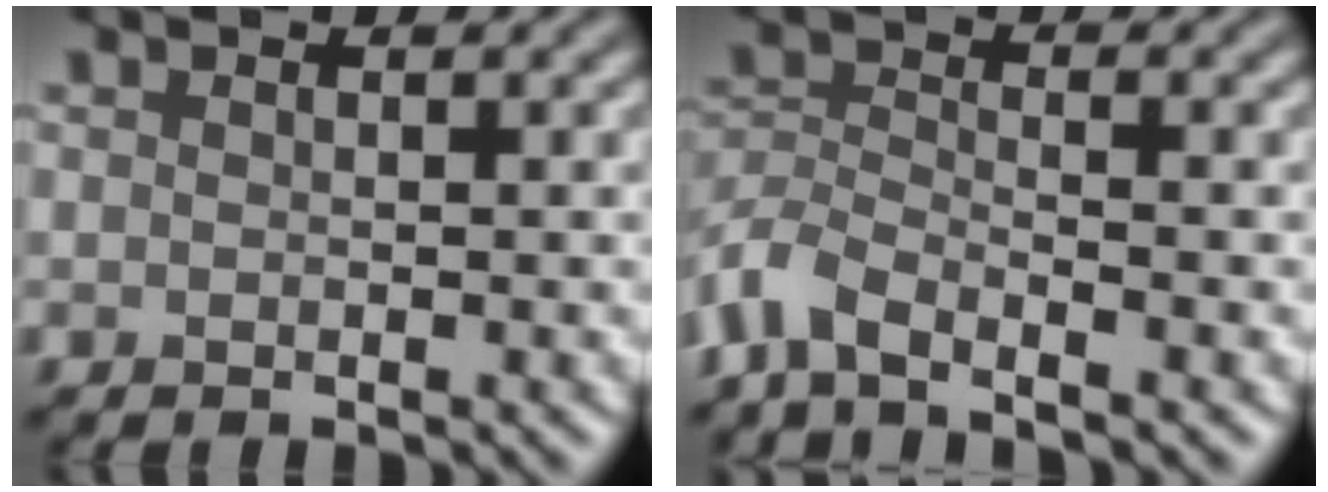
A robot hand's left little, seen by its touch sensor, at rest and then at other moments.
{"total": 4.2, "force": [-3.2, 1.3, 2.3], "torque": [-0.051, -0.008, -0.075]}